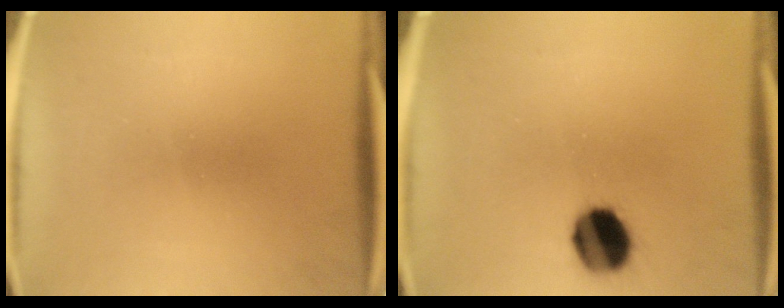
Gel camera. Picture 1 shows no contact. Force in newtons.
{"total": 11.0}